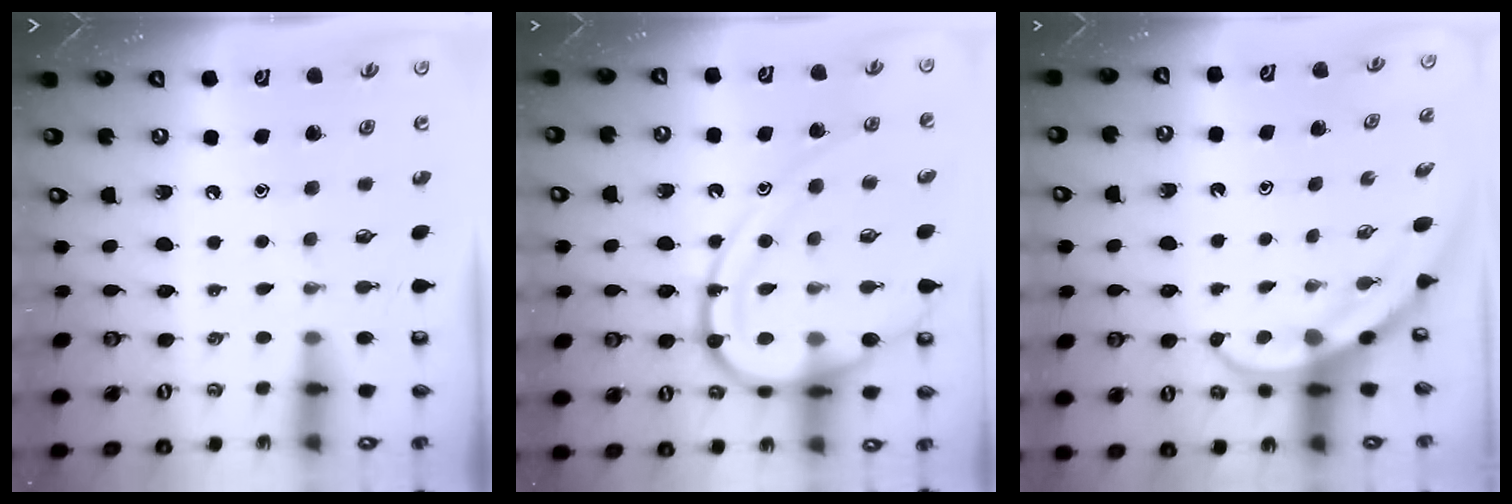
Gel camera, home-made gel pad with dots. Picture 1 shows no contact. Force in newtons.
{"total": 16.7, "press": 16.6, "slide": 1.4}
{"total": 4.0, "press": 4.0, "slide": 0.4}